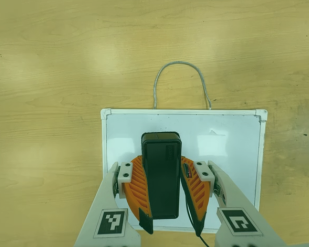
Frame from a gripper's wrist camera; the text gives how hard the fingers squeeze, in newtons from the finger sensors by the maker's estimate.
{"total": 9.3, "left": 8.0, "right": 10.6}